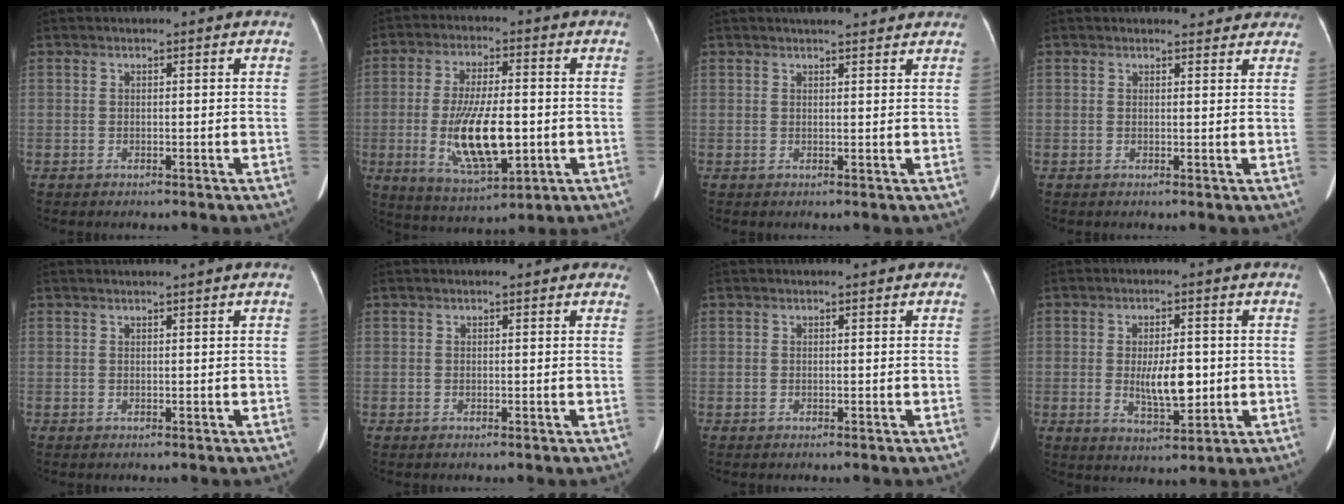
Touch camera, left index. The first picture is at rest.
{"total": 12.7, "force": [-2.0, 3.9, 11.9], "torque": [-0.228, -0.012, -0.025]}
{"total": 6.0, "force": [5.3, 1.3, 2.5], "torque": [-0.029, 0.019, 0.064]}
{"total": 4.9, "force": [4.5, 1.6, 1.1], "torque": [0.000, 0.002, 0.040]}
{"total": 1.1, "force": [0.8, -0.4, 0.7], "torque": [-0.016, 0.006, 0.022]}
{"total": 2.3, "force": [1.8, 1.0, 1.1], "torque": [-0.005, 0.011, 0.011]}
{"total": 0.6, "force": [0.4, 0.3, 0.4], "torque": [-0.003, 0.004, 0.000]}
{"total": 6.9, "force": [-0.5, 2.5, 6.4], "torque": [-0.111, -0.008, -0.003]}